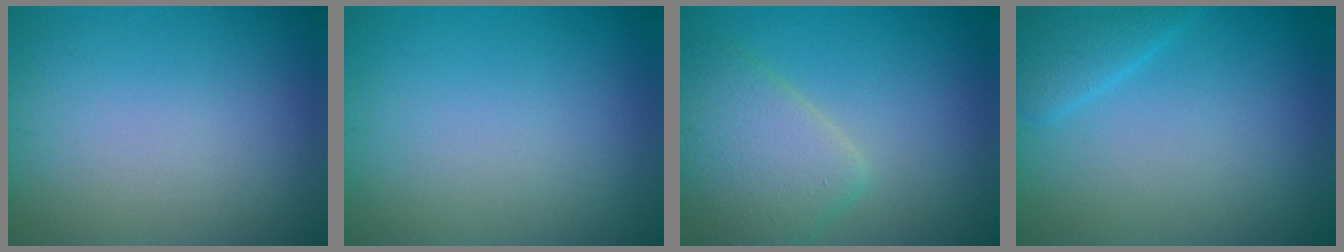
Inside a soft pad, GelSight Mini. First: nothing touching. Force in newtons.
{"total": 0.0}
{"total": 4.8, "press": 4.8, "slide": 0.2}
{"total": 2.2, "press": 2.2, "slide": 0.1}